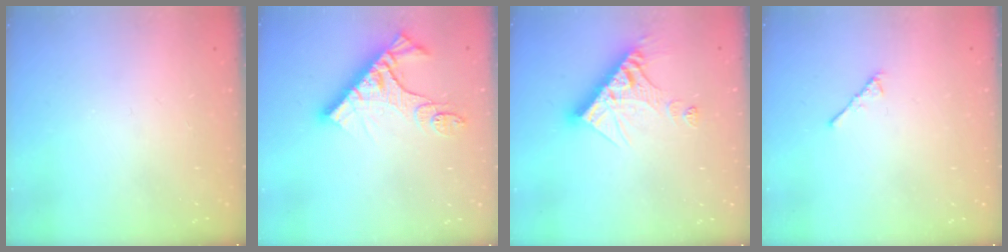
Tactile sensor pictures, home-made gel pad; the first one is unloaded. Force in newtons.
{"total": 12.8, "press": 12.7, "slide": 1.3}
{"total": 13.2, "press": 13.1, "slide": 1.2}
{"total": 2.9, "press": 2.8, "slide": 0.7}